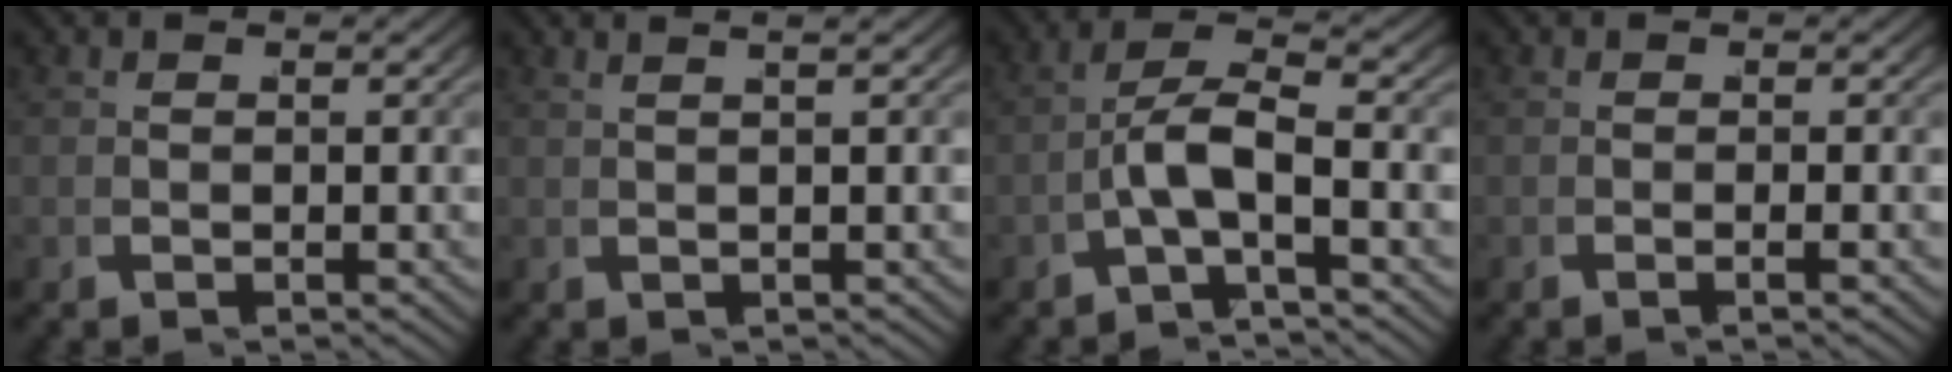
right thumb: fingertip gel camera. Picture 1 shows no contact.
{"total": 2.5, "force": [1.7, 0.0, 1.8], "torque": [-0.022, 0.018, 0.026]}
{"total": 4.9, "force": [-1.1, 2.1, 4.3], "torque": [-0.097, -0.016, -0.013]}
{"total": 0.6, "force": [-0.4, -0.2, 0.4], "torque": [-0.009, 0.008, -0.011]}